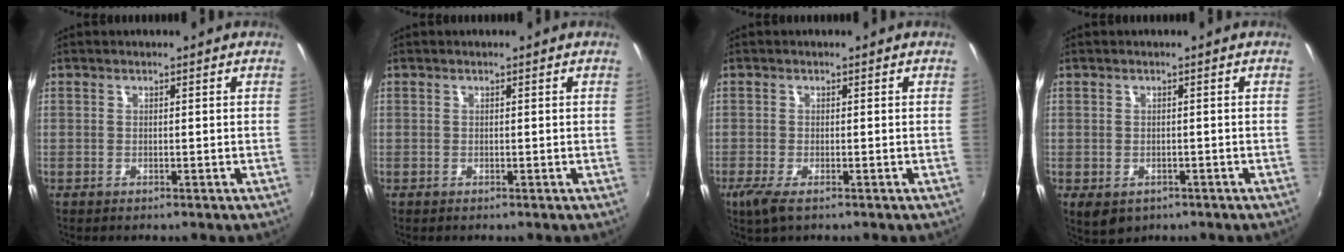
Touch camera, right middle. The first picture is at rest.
{"total": 0.0}
{"total": 3.6, "force": [-2.0, 0.6, 3.0], "torque": [-0.063, -0.014, -0.035]}
{"total": 4.6, "force": [-2.0, 3.2, 2.7], "torque": [-0.052, -0.018, -0.023]}